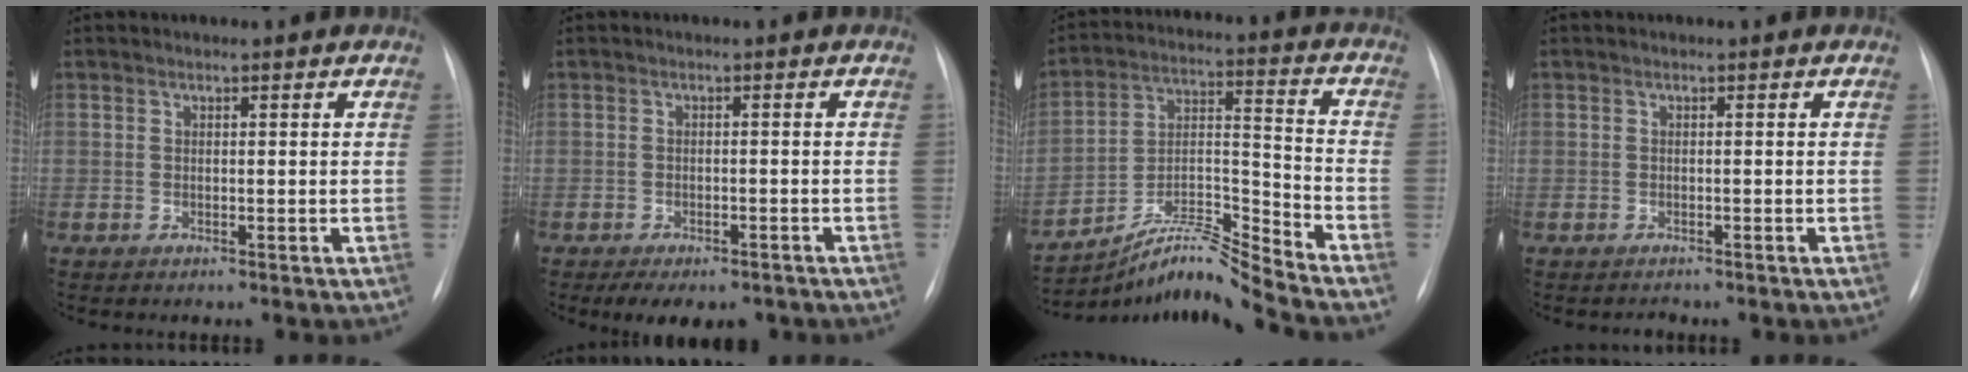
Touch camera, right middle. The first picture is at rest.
{"total": 7.8, "force": [-5.9, 3.7, 3.6], "torque": [-0.037, 0.005, -0.075]}
{"total": 10.7, "force": [-10.2, -2.5, 2.3], "torque": [-0.047, 0.031, -0.182]}
{"total": 0.9, "force": [-0.7, 0.4, -0.3], "torque": [0.001, -0.001, -0.014]}